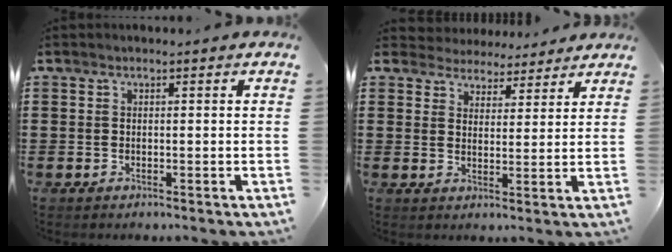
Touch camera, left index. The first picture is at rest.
{"total": 3.8, "force": [3.6, 1.2, -0.1], "torque": [-0.015, -0.012, 0.065]}